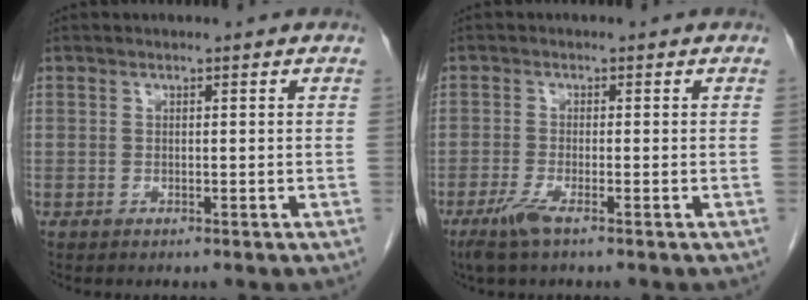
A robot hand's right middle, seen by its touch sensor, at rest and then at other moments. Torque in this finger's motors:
{"motor_torque": [0.66, -0.56, 0.20, 0.08]}